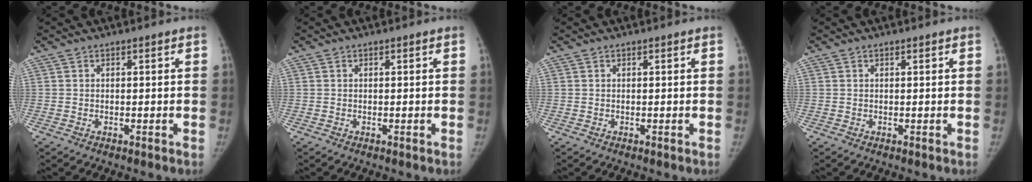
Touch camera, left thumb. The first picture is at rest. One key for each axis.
{"total": 0.0}
{"total": 0.0}
{"total": 0.0}